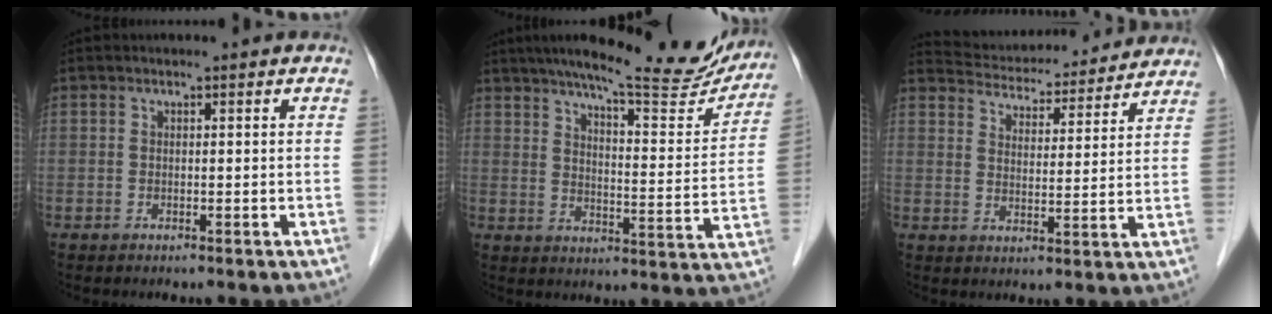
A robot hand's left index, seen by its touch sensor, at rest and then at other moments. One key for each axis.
{"total": 21.3, "fx": 18.5, "fy": 2.9, "fz": 10.1, "tx": -0.142, "ty": -0.026, "tz": 0.236}
{"total": 16.8, "fx": 16.0, "fy": 3.4, "fz": 3.7, "tx": -0.054, "ty": 0.018, "tz": 0.219}